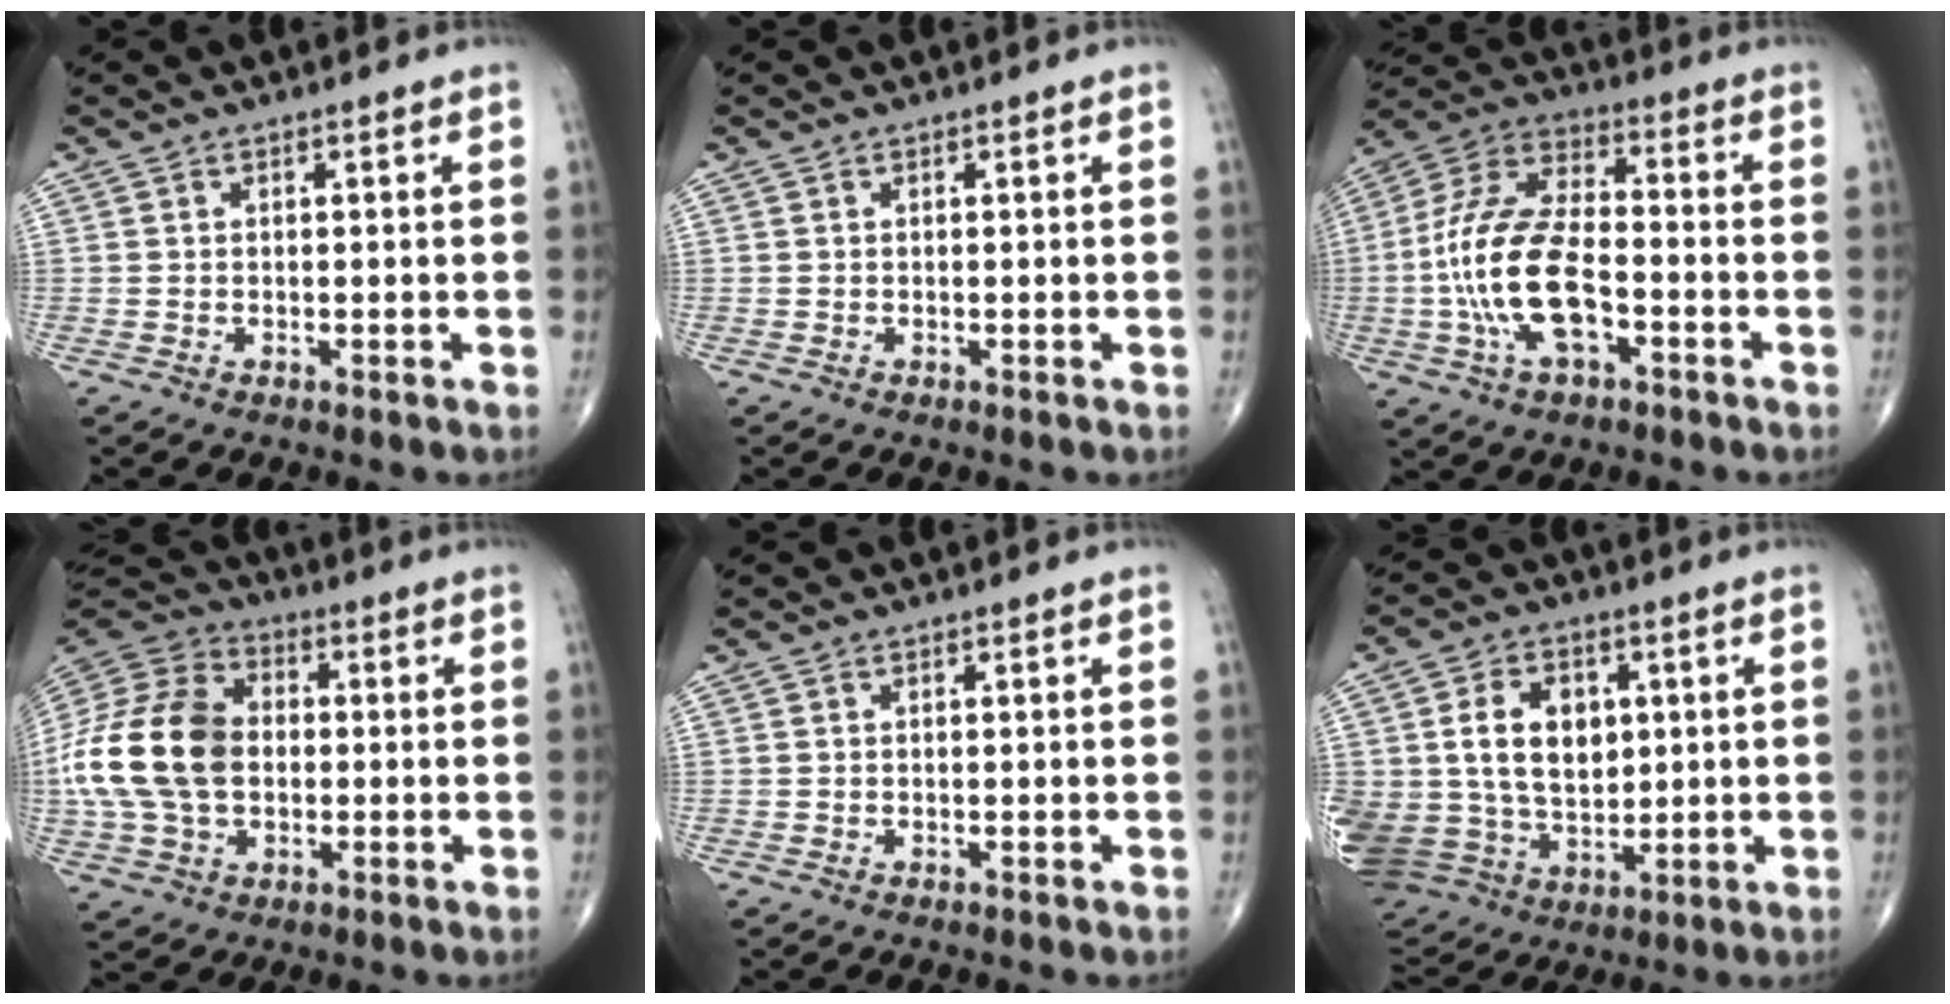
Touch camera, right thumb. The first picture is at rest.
{"total": 0.0}
{"total": 17.3, "force": [-4.0, 8.5, 14.5], "torque": [-0.299, 0.035, -0.077]}
{"total": 20.4, "force": [-0.6, 14.2, 14.6], "torque": [-0.296, 0.021, -0.011]}
{"total": 0.0}
{"total": 21.6, "force": [3.0, 16.4, 13.7], "torque": [-0.273, 0.007, 0.084]}